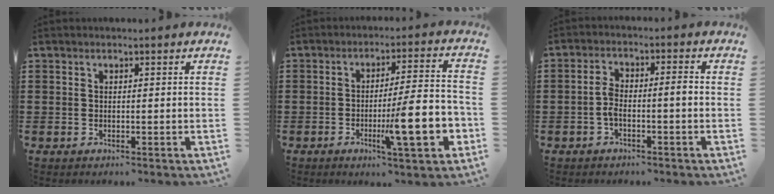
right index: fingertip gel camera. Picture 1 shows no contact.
{"total": 13.0, "force": [-3.9, 2.5, 12.2], "torque": [-0.191, -0.005, -0.065]}
{"total": 3.8, "force": [-0.9, 1.1, 3.5], "torque": [-0.078, 0.002, -0.022]}